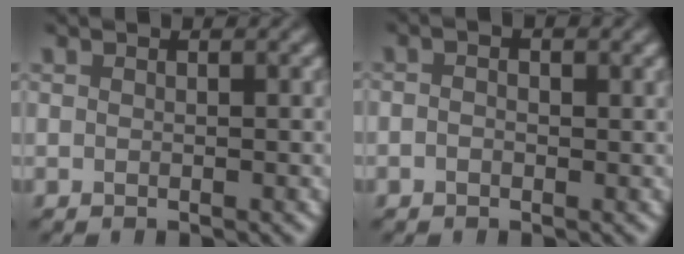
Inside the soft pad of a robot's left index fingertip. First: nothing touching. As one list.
[{"total": 1.4, "force": [0.1, 0.9, 1.1], "torque": [-0.016, -0.001, -0.007]}]